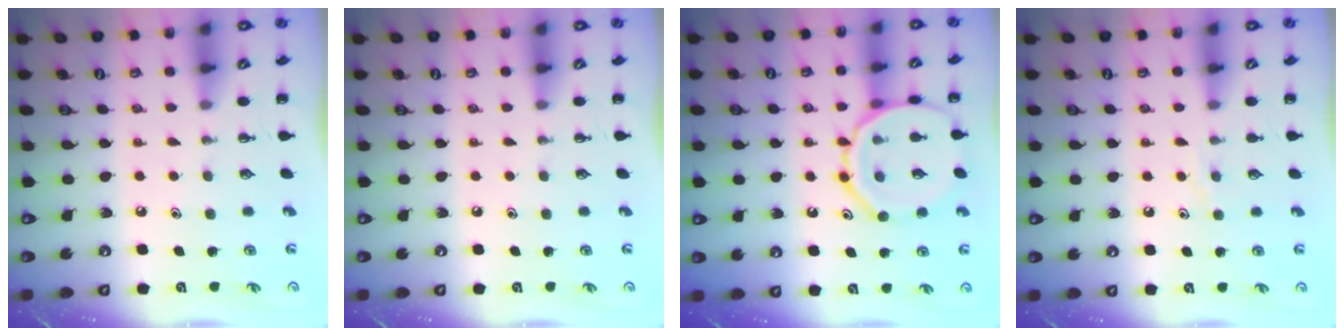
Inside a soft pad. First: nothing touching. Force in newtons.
{"total": 0.0}
{"total": 14.3, "press": 14.3, "slide": 1.0}
{"total": 5.8, "press": 5.7, "slide": 0.9}